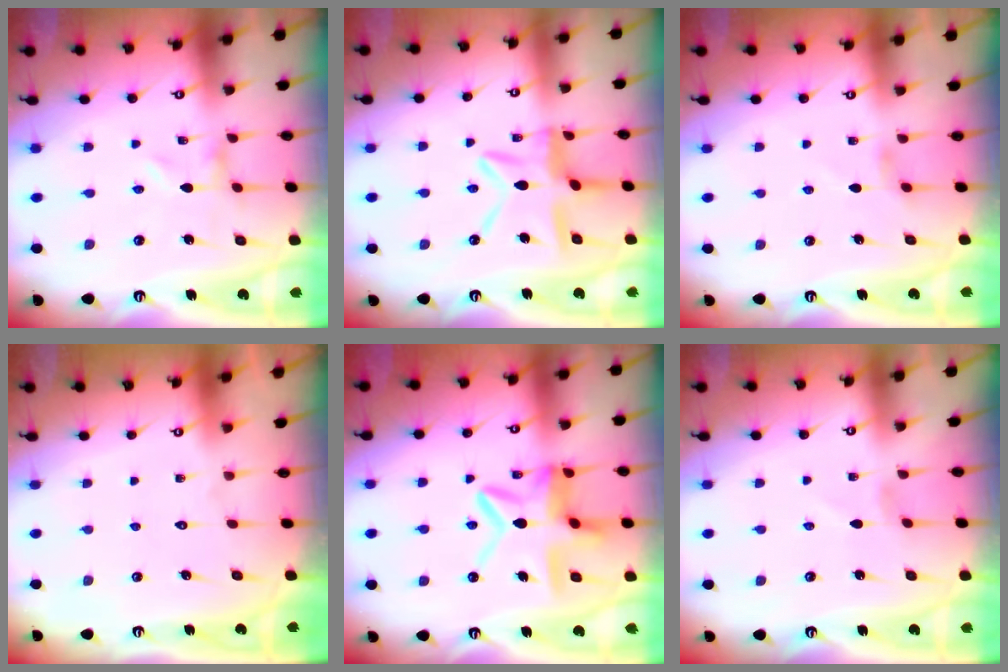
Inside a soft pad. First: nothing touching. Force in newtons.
{"total": 11.9, "press": 11.8, "slide": 1.1}
{"total": 1.8, "press": 1.8, "slide": 0.4}
{"total": 1.6, "press": 1.6, "slide": 0.1}
{"total": 13.1, "press": 13.1, "slide": 0.9}
{"total": 0.0}